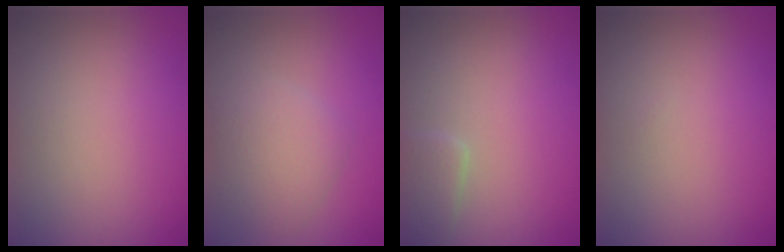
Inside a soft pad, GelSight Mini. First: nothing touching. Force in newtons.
{"total": 2.8, "press": 2.8, "slide": 0.1}
{"total": 1.7, "press": 1.7, "slide": 0.1}
{"total": 0.0}